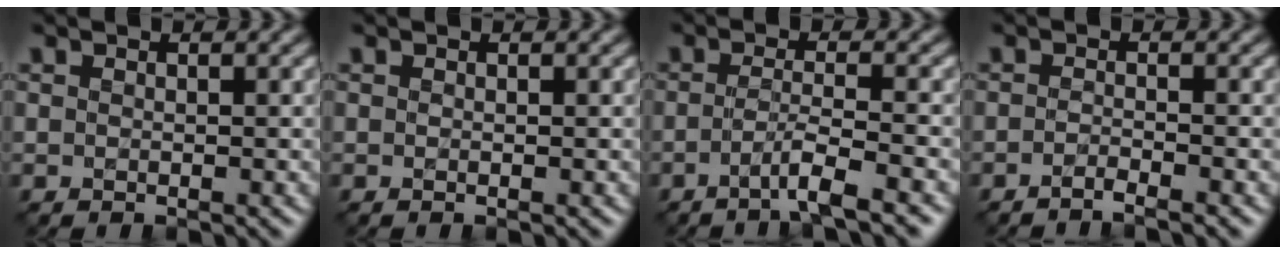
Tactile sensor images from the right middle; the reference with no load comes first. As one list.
[{"total": 0.0}, {"total": 3.3, "force": [-1.8, 0.2, 2.7], "torque": [-0.043, 0.002, -0.044]}, {"total": 1.5, "force": [-1.2, 0.1, 0.8], "torque": [-0.008, -0.003, -0.030]}]